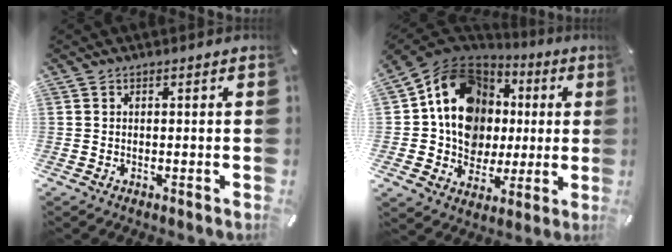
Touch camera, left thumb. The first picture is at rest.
{"total": 15.7, "force": [3.8, 13.8, 6.6], "torque": [-0.110, -0.029, 0.086]}